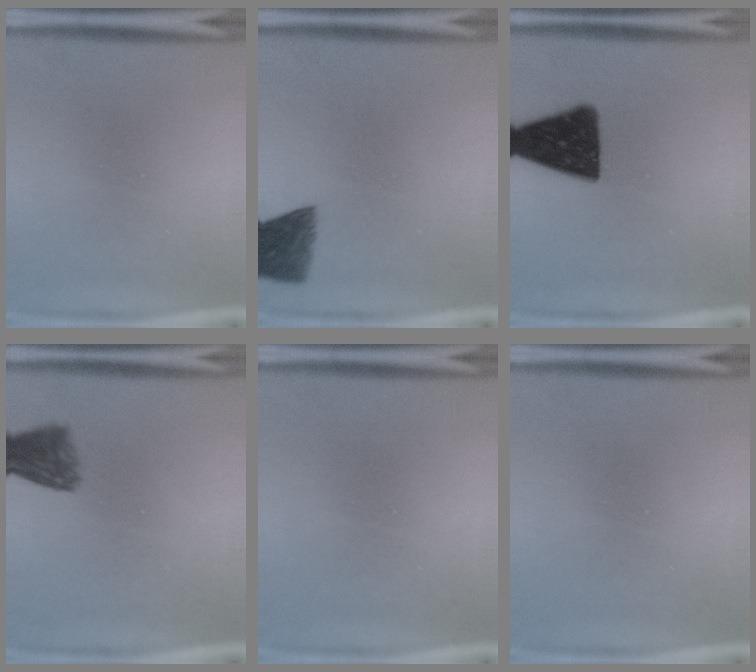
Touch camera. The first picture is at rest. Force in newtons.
{"total": 6.5}
{"total": 15.4}
{"total": 5.8}
{"total": 0.0}
{"total": 0.0}